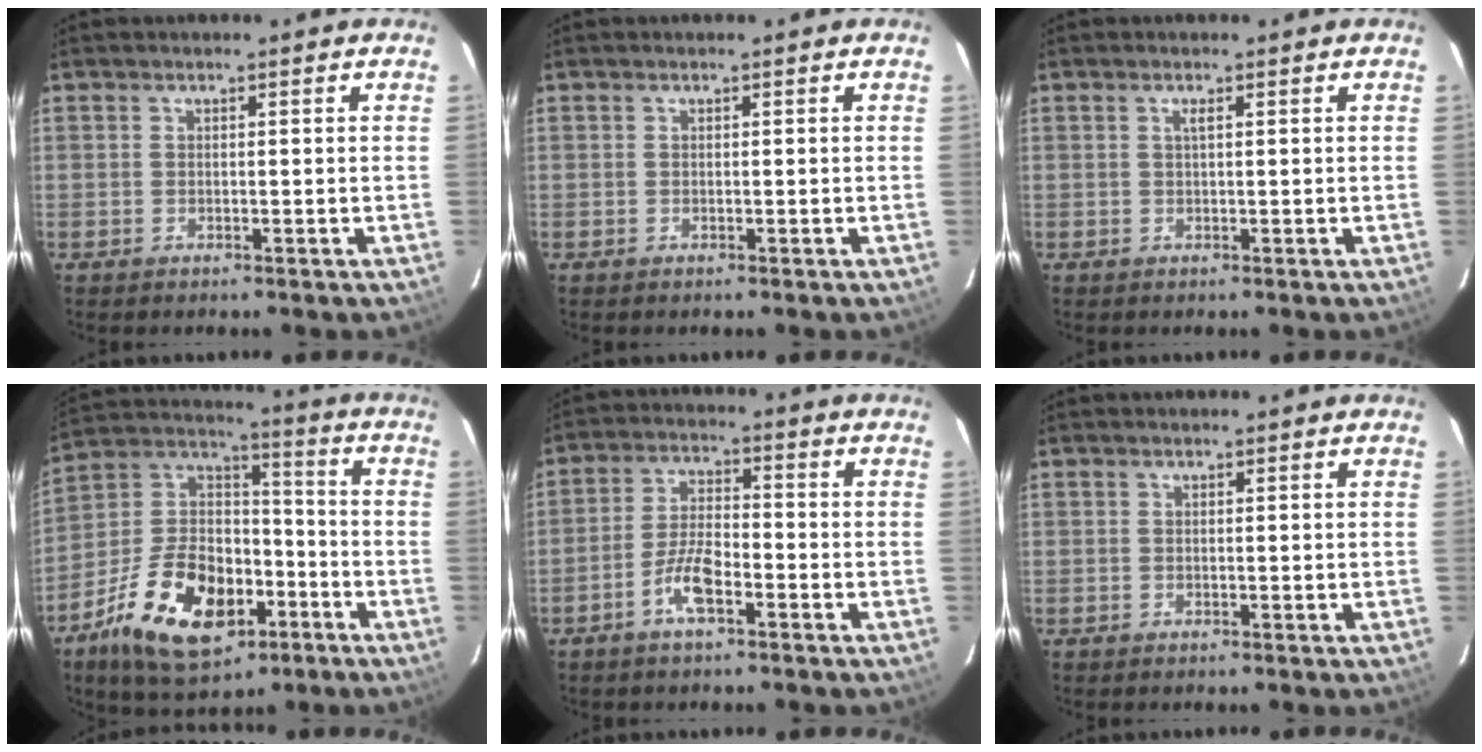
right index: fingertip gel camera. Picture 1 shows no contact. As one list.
[{"total": 0.0}, {"total": 0.8, "force": [0.3, -0.1, 0.7], "torque": [-0.013, 0.001, 0.005]}, {"total": 21.8, "force": [-10.5, 12.5, 14.5], "torque": [-0.296, 0.016, -0.166]}, {"total": 6.6, "force": [-3.8, 1.9, 5.0], "torque": [-0.108, 0.006, -0.071]}, {"total": 0.0}]